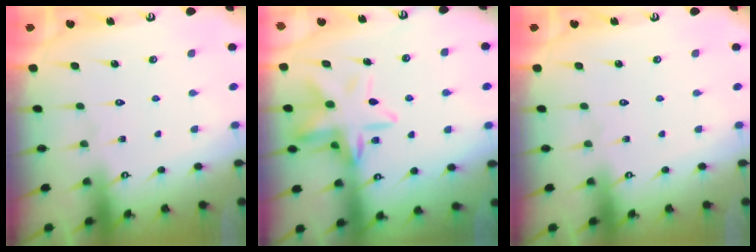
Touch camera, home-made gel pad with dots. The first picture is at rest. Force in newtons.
{"total": 13.4, "press": 13.4, "slide": 1.0}
{"total": 0.0}